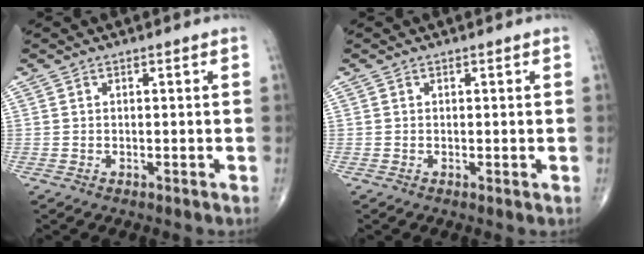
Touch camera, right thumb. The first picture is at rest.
{"total": 0.0}